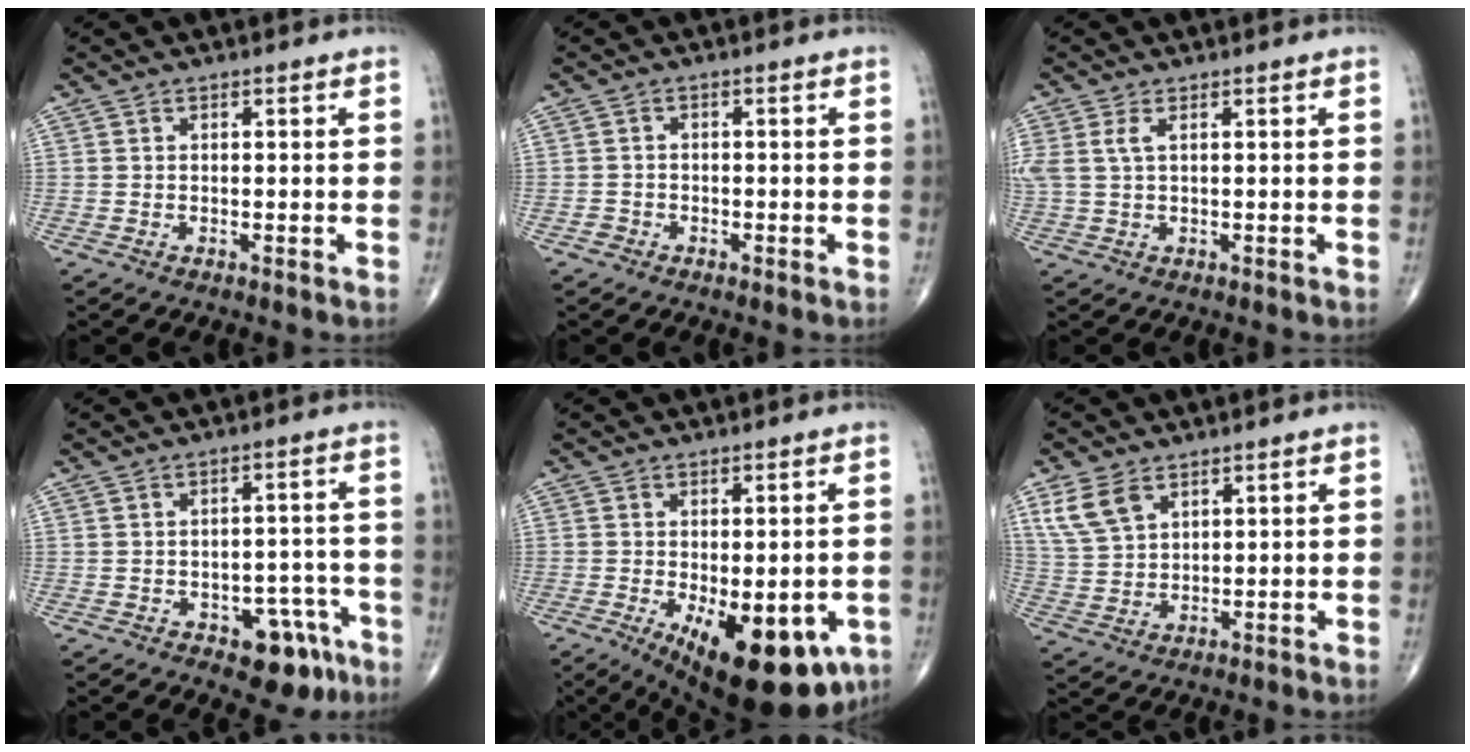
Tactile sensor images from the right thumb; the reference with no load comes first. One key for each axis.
{"total": 1.6, "fx": -1.0, "fy": 1.3, "fz": 0.0, "tx": 0.003, "ty": 0.006, "tz": -0.024}
{"total": 3.9, "fx": 1.2, "fy": 1.7, "fz": 3.3, "tx": -0.098, "ty": 0.015, "tz": 0.032}
{"total": 8.6, "fx": -4.7, "fy": 4.8, "fz": 5.3, "tx": -0.031, "ty": 0.039, "tz": -0.054}
{"total": 17.9, "fx": -7.0, "fy": 7.9, "fz": 14.4, "tx": -0.164, "ty": -0.013, "tz": -0.084}
{"total": 7.0, "fx": 4.0, "fy": 4.2, "fz": 4.1, "tx": -0.076, "ty": -0.010, "tz": 0.090}